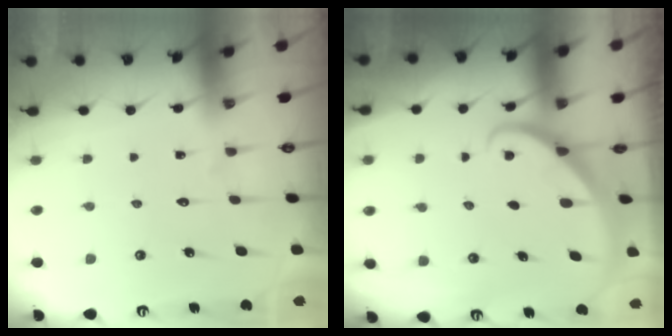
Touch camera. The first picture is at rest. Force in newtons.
{"total": 2.0, "press": 2.0, "slide": 0.1}